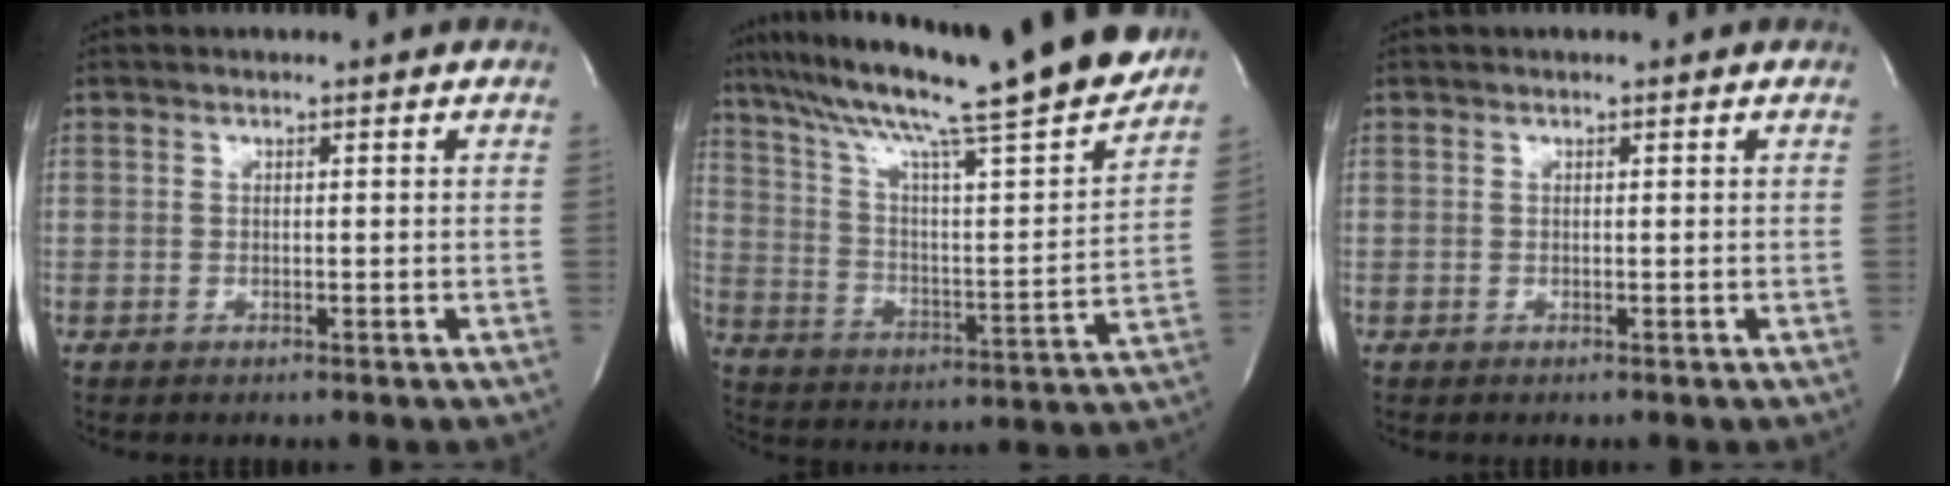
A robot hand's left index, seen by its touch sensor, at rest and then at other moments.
{"total": 25.8, "force": [21.4, 1.1, 14.3], "torque": [-0.248, -0.027, 0.316]}
{"total": 0.0}